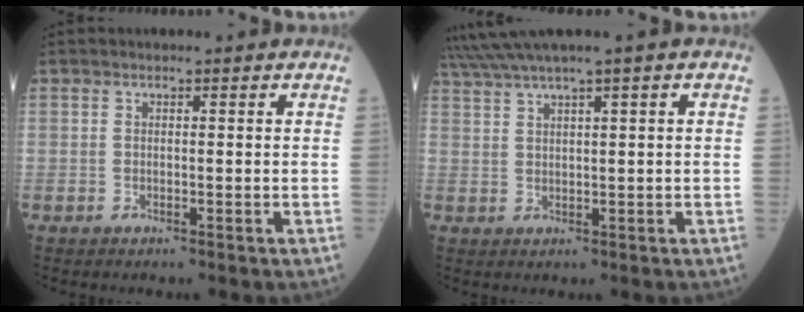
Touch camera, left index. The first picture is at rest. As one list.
[{"total": 5.1, "force": [3.6, -1.1, 3.4], "torque": [-0.079, 0.019, 0.076]}]